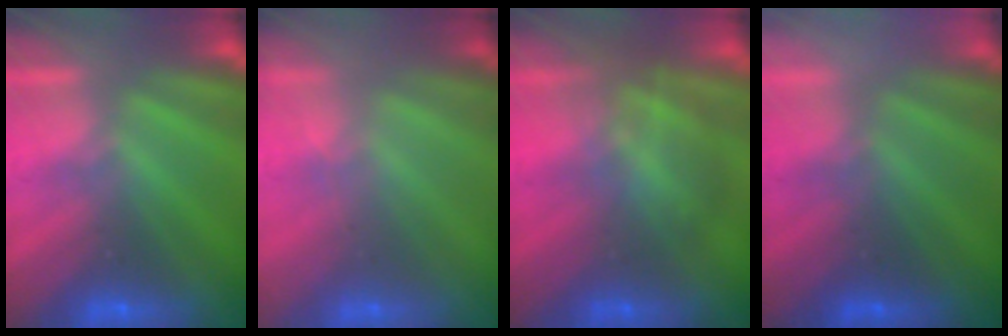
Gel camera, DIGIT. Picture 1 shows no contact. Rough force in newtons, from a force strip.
{"total": 1.5}
{"total": 2.9}
{"total": 2.4}